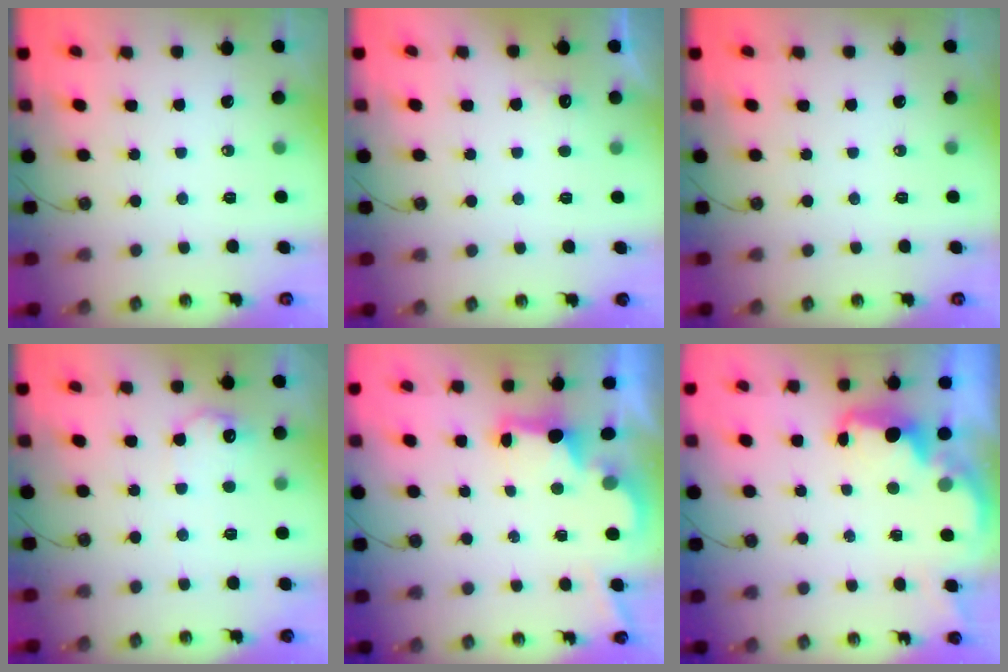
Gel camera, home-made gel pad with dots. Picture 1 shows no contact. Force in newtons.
{"total": 5.4, "press": 5.2, "slide": 1.3}
{"total": 0.0}
{"total": 8.9, "press": 8.9, "slide": 0.5}
{"total": 2.5, "press": 2.4, "slide": 0.7}
{"total": 2.4, "press": 2.3, "slide": 0.7}